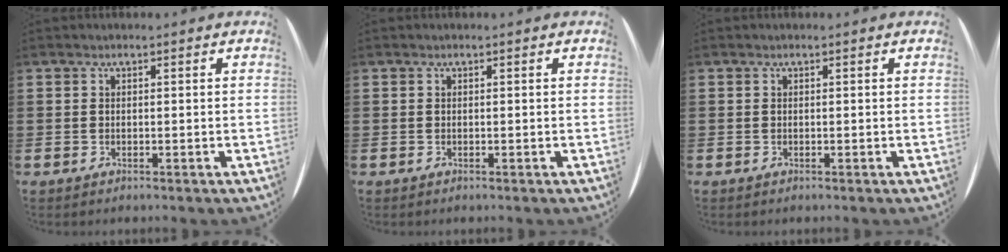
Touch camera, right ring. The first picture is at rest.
{"total": 0.0}
{"total": 0.0}